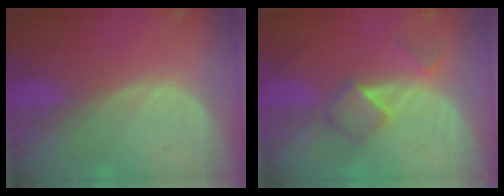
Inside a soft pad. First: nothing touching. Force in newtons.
{"total": 5.1, "press": 4.4, "slide": 2.4}